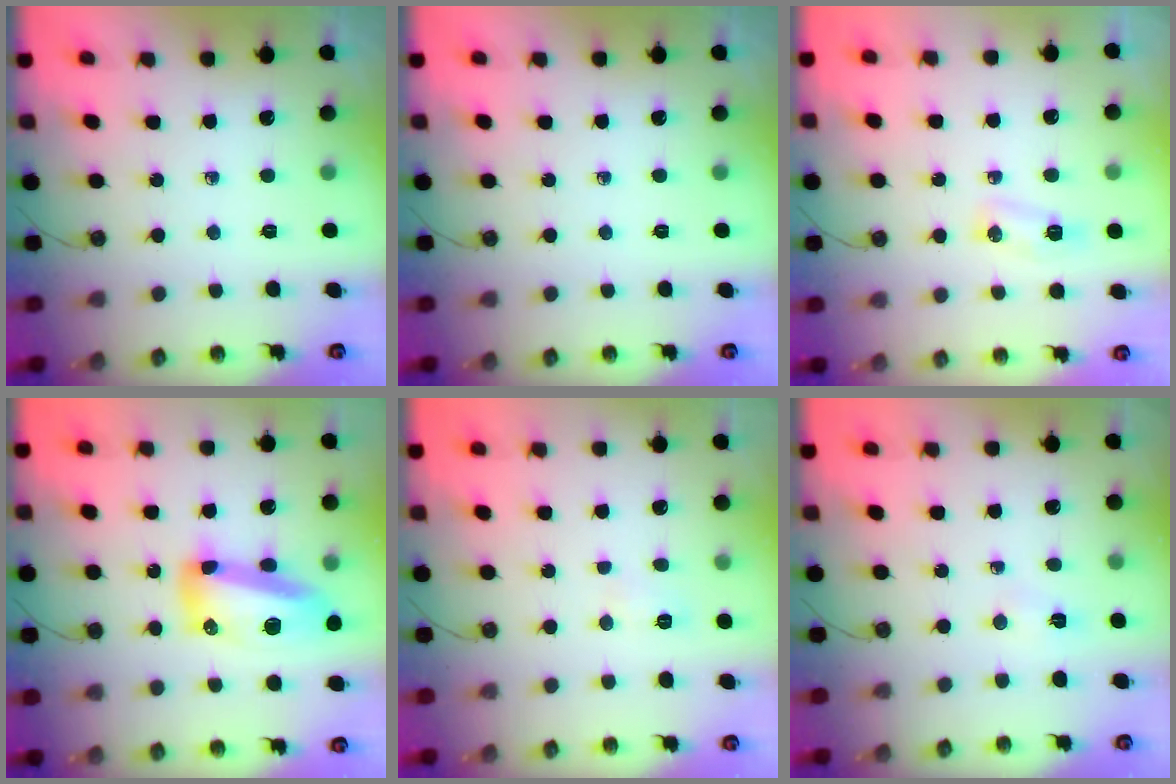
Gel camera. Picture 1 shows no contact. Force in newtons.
{"total": 0.0}
{"total": 4.8, "press": 4.7, "slide": 0.8}
{"total": 15.4, "press": 15.3, "slide": 1.5}
{"total": 3.9, "press": 3.9, "slide": 0.4}
{"total": 2.7, "press": 1.1, "slide": 2.5}